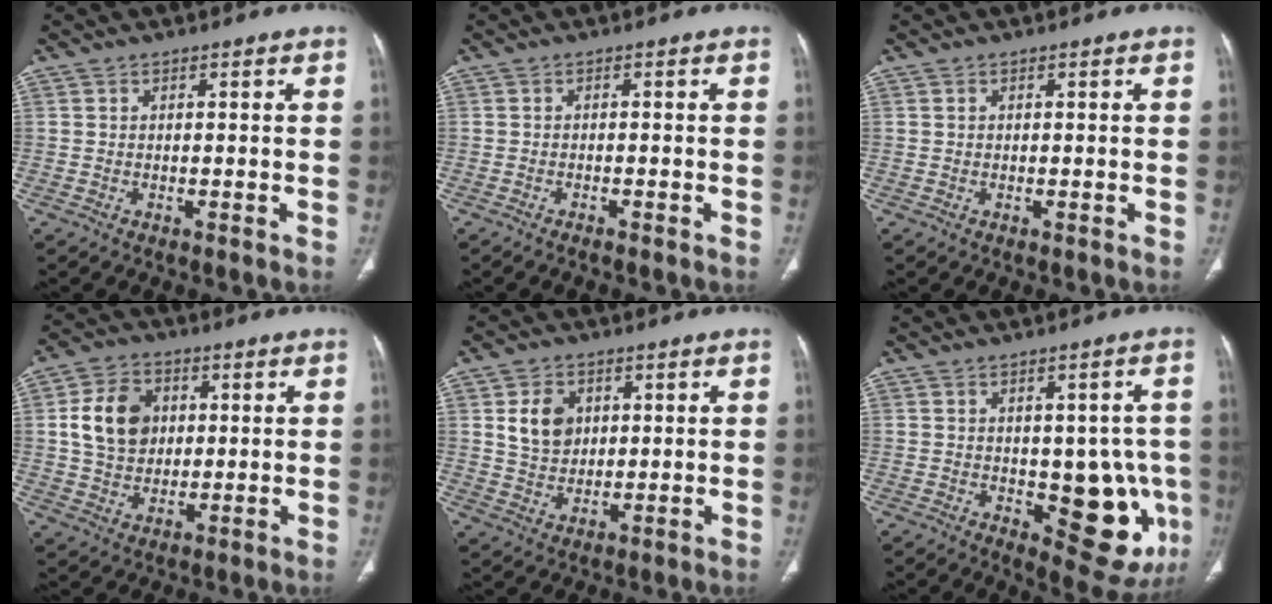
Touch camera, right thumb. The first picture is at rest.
{"total": 1.3, "force": [-1.0, 0.2, 0.7], "torque": [-0.018, 0.004, -0.012]}
{"total": 0.0}
{"total": 11.2, "force": [2.1, 8.7, 6.7], "torque": [-0.097, 0.001, 0.037]}
{"total": 7.4, "force": [2.2, 5.8, 4.1], "torque": [-0.048, -0.012, 0.045]}
{"total": 14.5, "force": [-2.9, 7.2, 12.2], "torque": [-0.102, -0.006, -0.018]}